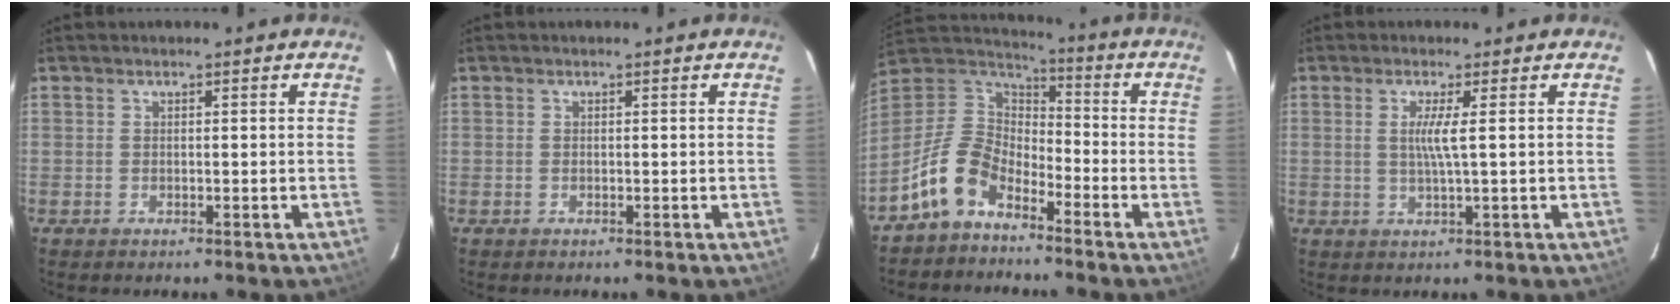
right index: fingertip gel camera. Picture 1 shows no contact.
{"total": 0.0}
{"total": 11.2, "force": [-7.0, 6.3, 6.1], "torque": [-0.136, 0.022, -0.144]}
{"total": 3.3, "force": [0.5, -0.7, 3.2], "torque": [-0.058, -0.004, 0.007]}